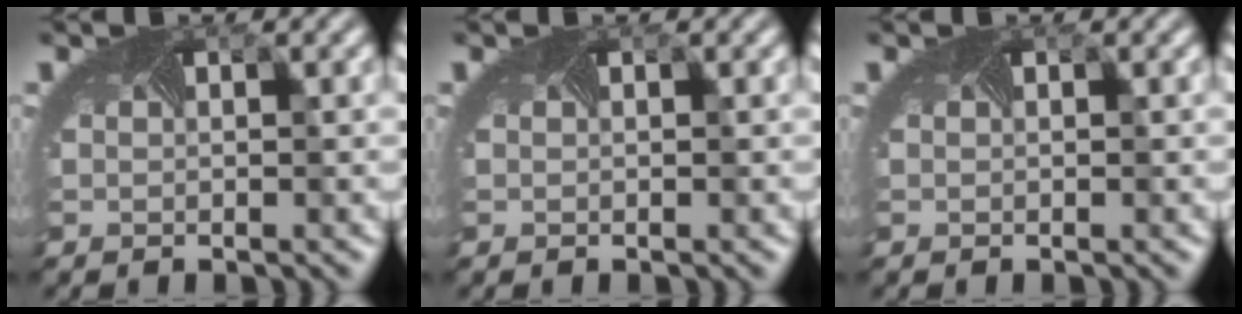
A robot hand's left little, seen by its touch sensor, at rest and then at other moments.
{"total": 0.0}
{"total": 0.0}